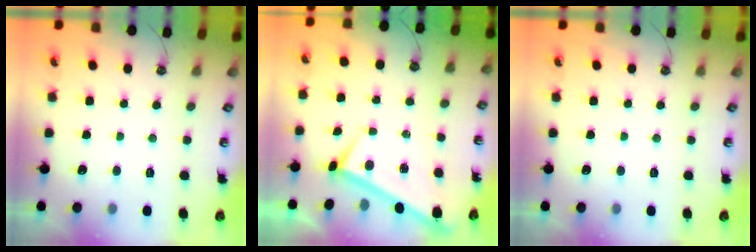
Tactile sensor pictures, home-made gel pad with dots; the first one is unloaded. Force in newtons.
{"total": 0.0}
{"total": 0.0}